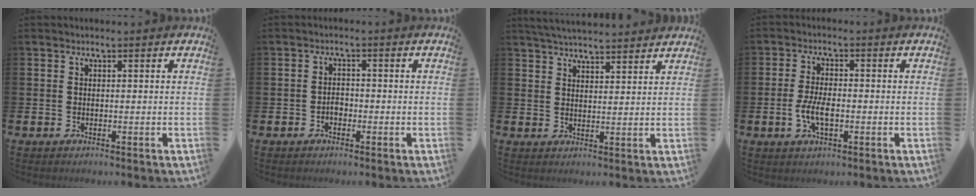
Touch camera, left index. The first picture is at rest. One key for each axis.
{"total": 1.5, "fx": -0.7, "fy": 1.1, "fz": 0.8, "tx": -0.012, "ty": 0.001, "tz": -0.016}
{"total": 4.4, "fx": 4.3, "fy": 0.2, "fz": 0.6, "tx": -0.019, "ty": -0.022, "tz": 0.079}
{"total": 4.2, "fx": -0.8, "fy": 1.9, "fz": 3.7, "tx": -0.067, "ty": 0.001, "tz": -0.017}